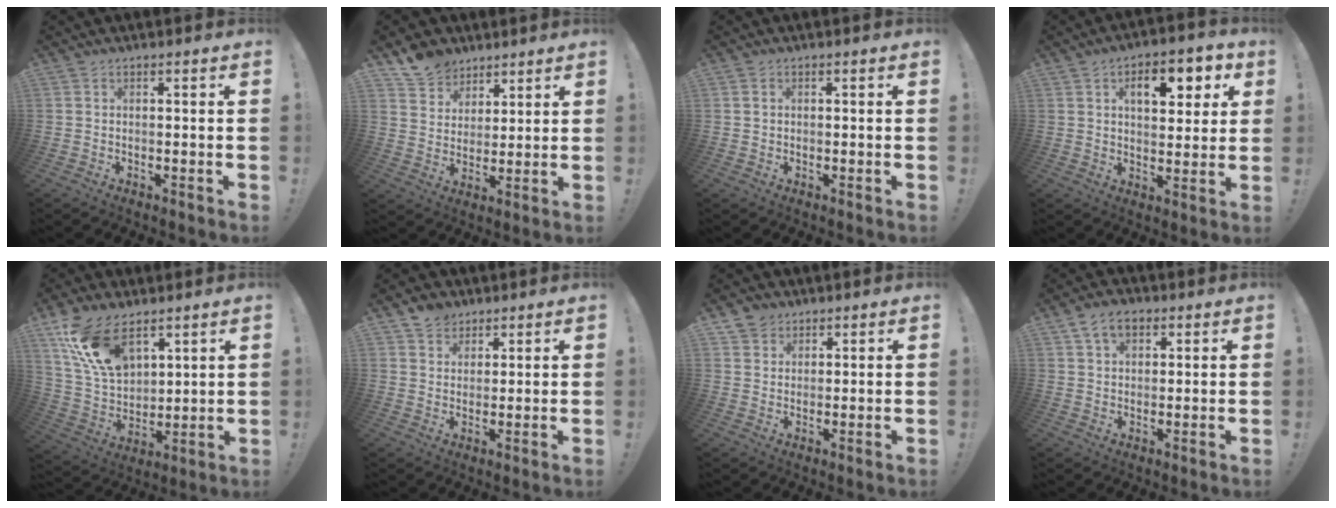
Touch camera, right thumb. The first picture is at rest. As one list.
[{"total": 9.1, "force": [6.8, 6.0, 0.8], "torque": [-0.017, -0.051, 0.136]}, {"total": 1.1, "force": [0.3, 1.1, -0.1], "torque": [0.000, 0.004, 0.005]}, {"total": 10.5, "force": [4.1, 5.6, 7.9], "torque": [-0.102, -0.008, 0.065]}, {"total": 17.4, "force": [10.2, 9.8, 10.1], "torque": [-0.210, -0.052, 0.195]}, {"total": 7.3, "force": [5.1, 5.2, 0.6], "torque": [-0.011, -0.034, 0.101]}, {"total": 4.2, "force": [2.7, 3.2, 0.0], "torque": [0.005, -0.016, 0.051]}, {"total": 6.6, "force": [3.5, 4.2, 3.7], "torque": [-0.065, -0.001, 0.067]}]